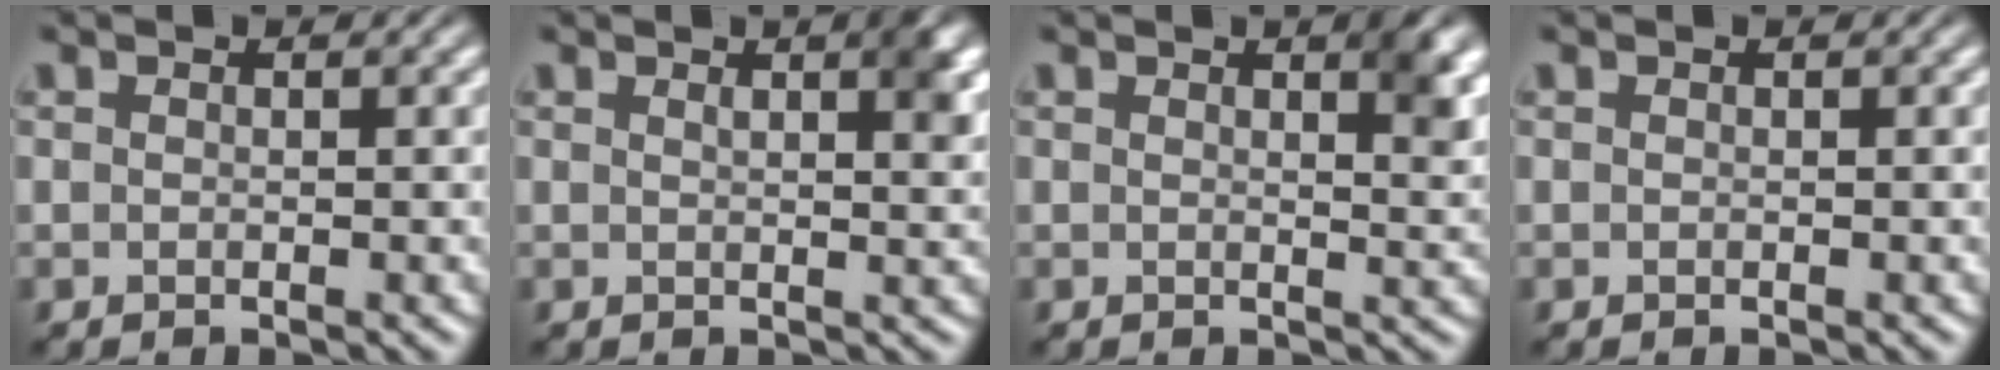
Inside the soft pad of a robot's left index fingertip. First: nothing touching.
{"total": 3.2, "force": [1.5, 1.0, 2.6], "torque": [-0.021, 0.007, 0.019]}
{"total": 3.1, "force": [1.6, 0.9, 2.5], "torque": [-0.023, 0.002, 0.022]}
{"total": 0.0}